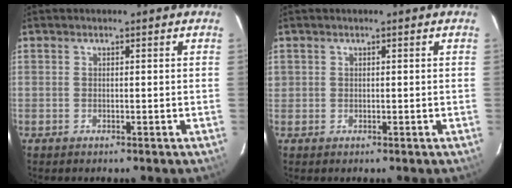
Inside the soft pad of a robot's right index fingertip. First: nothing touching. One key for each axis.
{"total": 1.3, "fx": 0.2, "fy": 1.2, "fz": 0.3, "tx": 0.000, "ty": 0.011, "tz": 0.003}